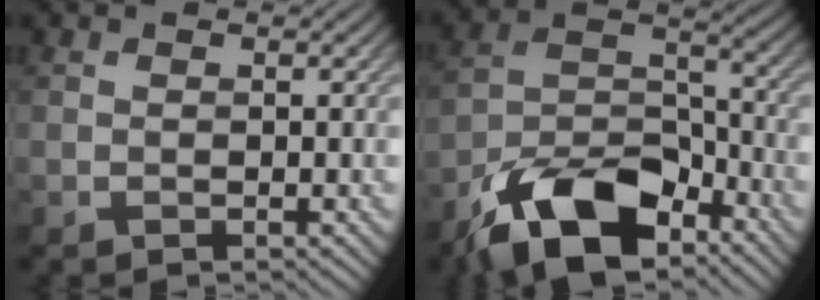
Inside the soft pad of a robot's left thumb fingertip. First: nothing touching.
{"total": 13.6, "force": [-9.4, 6.0, 7.6], "torque": [-0.146, -0.004, -0.189]}